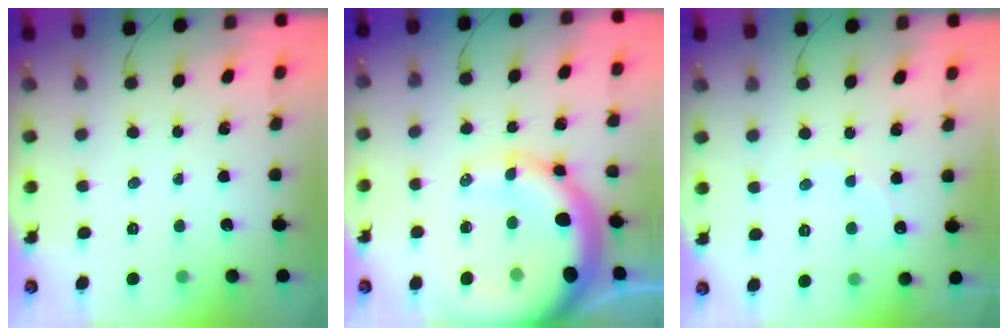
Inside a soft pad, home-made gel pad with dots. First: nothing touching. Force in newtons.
{"total": 17.8, "press": 17.5, "slide": 3.3}
{"total": 6.3, "press": 6.2, "slide": 1.2}